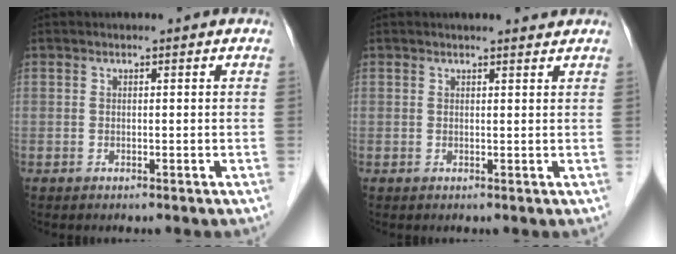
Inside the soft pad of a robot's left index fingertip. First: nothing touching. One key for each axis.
{"total": 3.2, "fx": 2.9, "fy": 0.4, "fz": 1.1, "tx": -0.017, "ty": 0.005, "tz": 0.034}